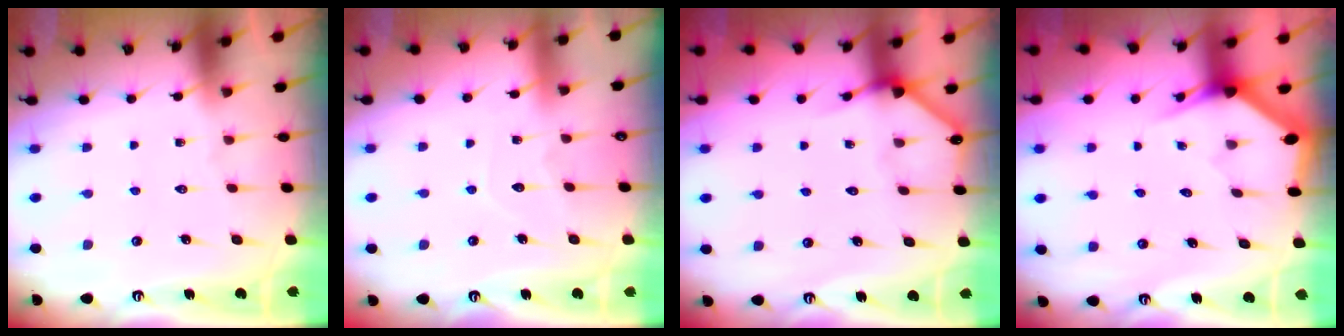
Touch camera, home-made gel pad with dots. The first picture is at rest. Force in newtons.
{"total": 4.5, "press": 4.5, "slide": 0.5}
{"total": 4.3, "press": 4.2, "slide": 0.4}
{"total": 2.9, "press": 2.9, "slide": 0.1}